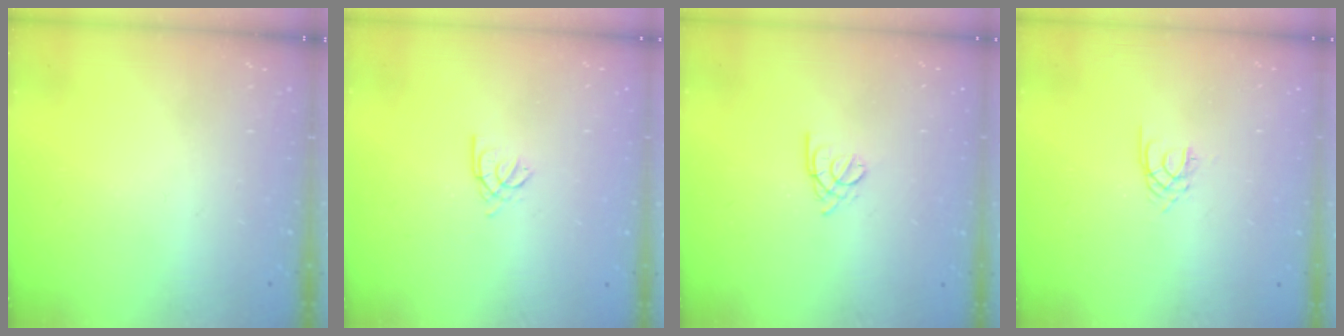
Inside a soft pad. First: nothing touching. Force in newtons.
{"total": 2.2, "press": 2.2, "slide": 0.6}
{"total": 1.6, "press": 1.5, "slide": 0.5}
{"total": 1.9, "press": 1.9, "slide": 0.2}